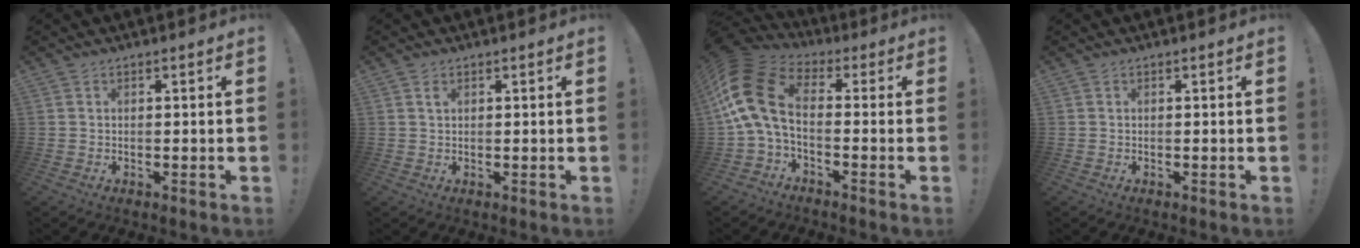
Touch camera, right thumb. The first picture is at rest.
{"total": 1.1, "force": [0.6, 0.6, 0.6], "torque": [-0.012, 0.002, 0.012]}
{"total": 15.8, "force": [1.8, 9.5, 12.5], "torque": [-0.258, 0.002, 0.039]}
{"total": 0.0}